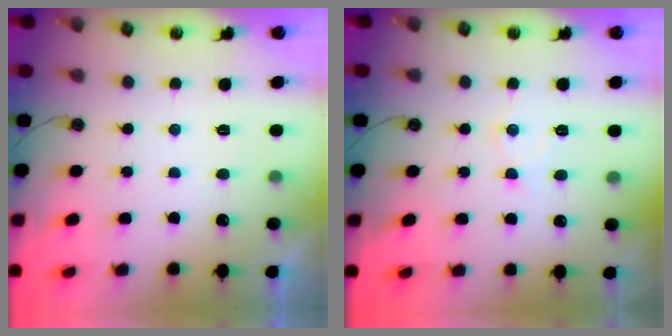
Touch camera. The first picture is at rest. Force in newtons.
{"total": 6.1, "press": 6.1, "slide": 0.4}